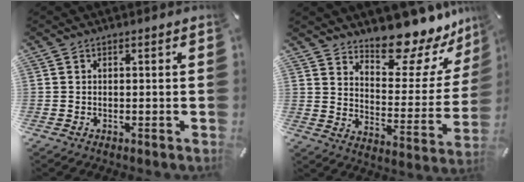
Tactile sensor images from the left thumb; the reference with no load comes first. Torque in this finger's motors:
{"motor_torque": [1.97, 0.79, 0.22, -0.23, 0.07]}